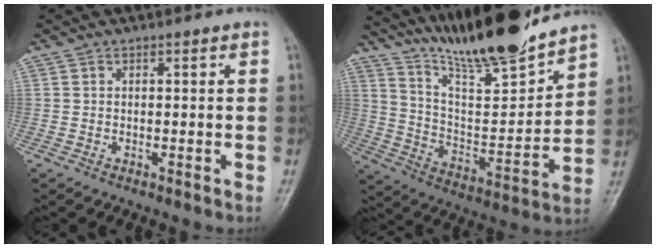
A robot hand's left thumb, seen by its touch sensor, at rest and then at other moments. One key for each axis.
{"total": 18.9, "fx": 16.4, "fy": 2.4, "fz": 9.0, "tx": -0.120, "ty": -0.097, "tz": 0.289}